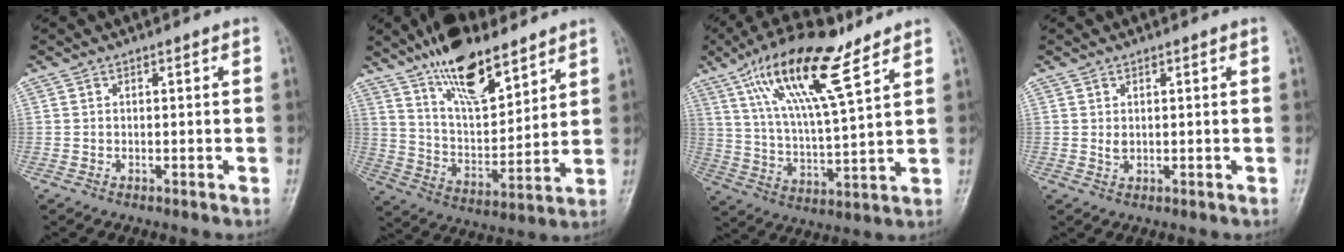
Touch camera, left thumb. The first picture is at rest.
{"total": 16.5, "force": [11.5, 6.3, 10.0], "torque": [-0.140, -0.063, 0.210]}
{"total": 17.5, "force": [10.0, 4.7, 13.6], "torque": [-0.238, -0.030, 0.184]}
{"total": 1.5, "force": [0.3, 1.0, 1.0], "torque": [-0.014, 0.001, 0.009]}